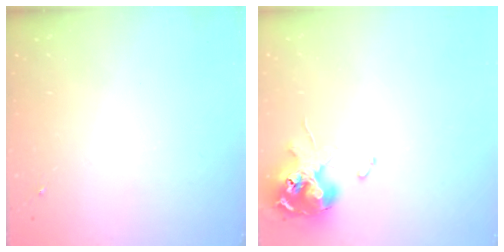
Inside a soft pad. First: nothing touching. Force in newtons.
{"total": 12.0, "press": 11.8, "slide": 1.6}